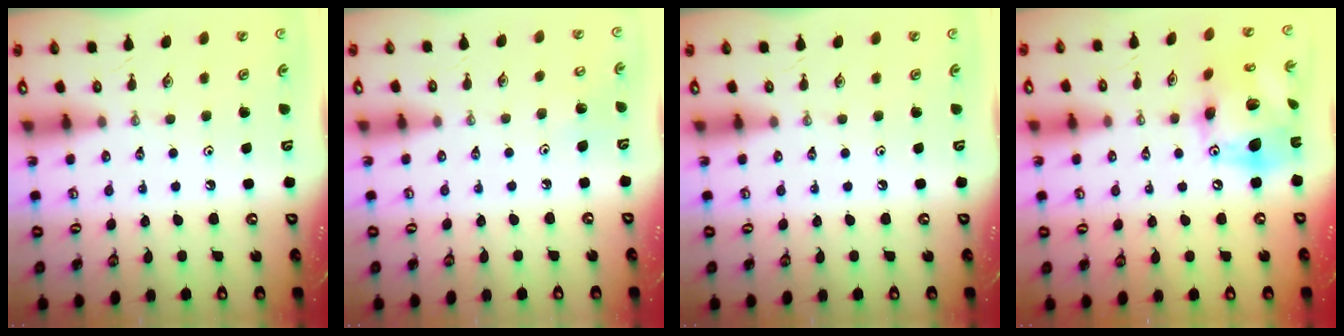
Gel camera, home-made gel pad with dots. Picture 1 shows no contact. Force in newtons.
{"total": 5.9, "press": 5.9, "slide": 0.6}
{"total": 0.0}
{"total": 17.9, "press": 17.8, "slide": 1.6}